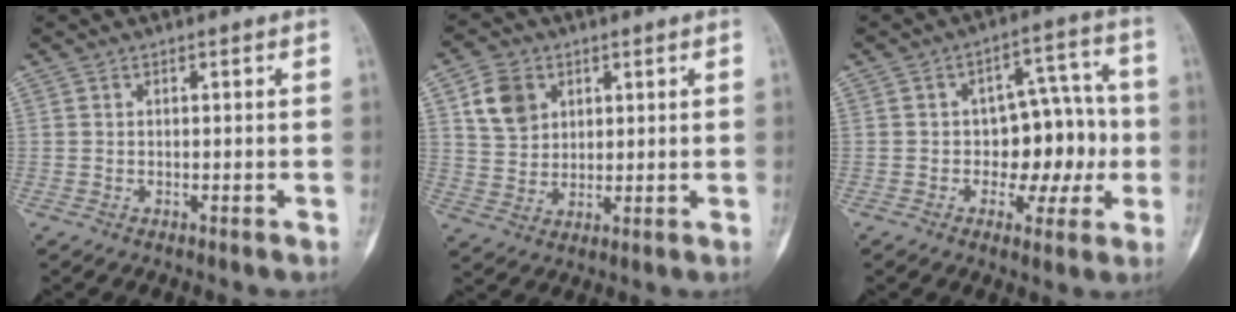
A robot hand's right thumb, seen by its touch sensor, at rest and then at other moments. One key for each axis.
{"total": 7.9, "fx": 3.2, "fy": 6.2, "fz": 3.6, "tx": -0.040, "ty": -0.009, "tz": 0.065}
{"total": 12.1, "fx": -1.5, "fy": 7.8, "fz": 9.2, "tx": -0.065, "ty": 0.044, "tz": -0.019}